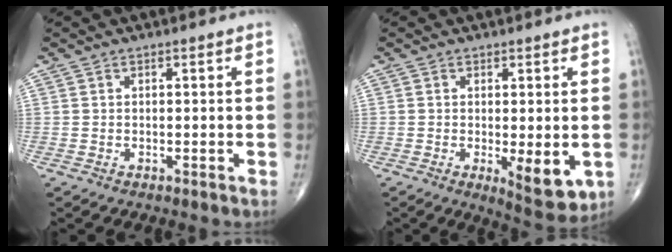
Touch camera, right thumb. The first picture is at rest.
{"total": 7.5, "force": [-1.5, 2.6, 6.9], "torque": [-0.089, -0.021, -0.014]}